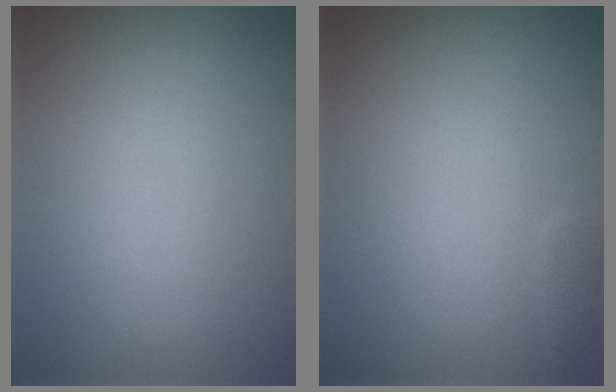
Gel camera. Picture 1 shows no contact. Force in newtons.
{"total": 0.5, "press": 0.5, "slide": 0.1}